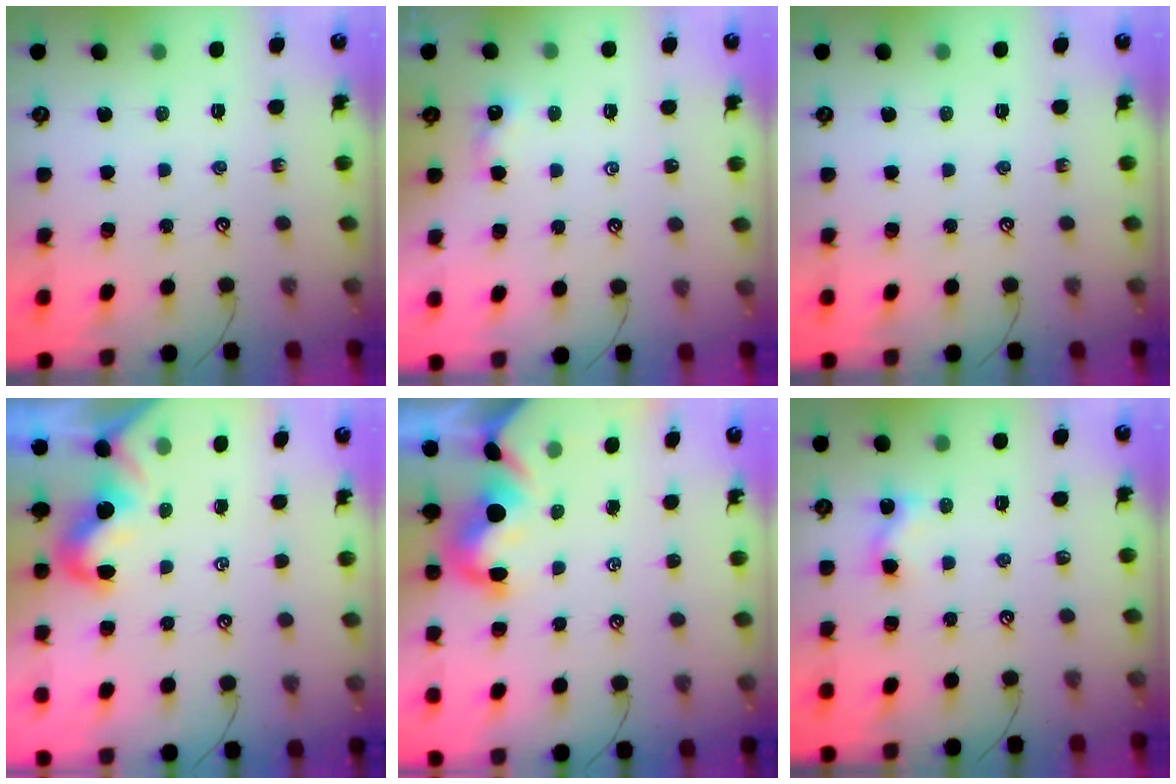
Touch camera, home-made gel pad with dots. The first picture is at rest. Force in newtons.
{"total": 1.0, "press": 0.9, "slide": 0.4}
{"total": 0.0}
{"total": 2.1, "press": 2.0, "slide": 0.6}
{"total": 3.6, "press": 3.5, "slide": 0.8}
{"total": 4.2, "press": 4.1, "slide": 0.5}